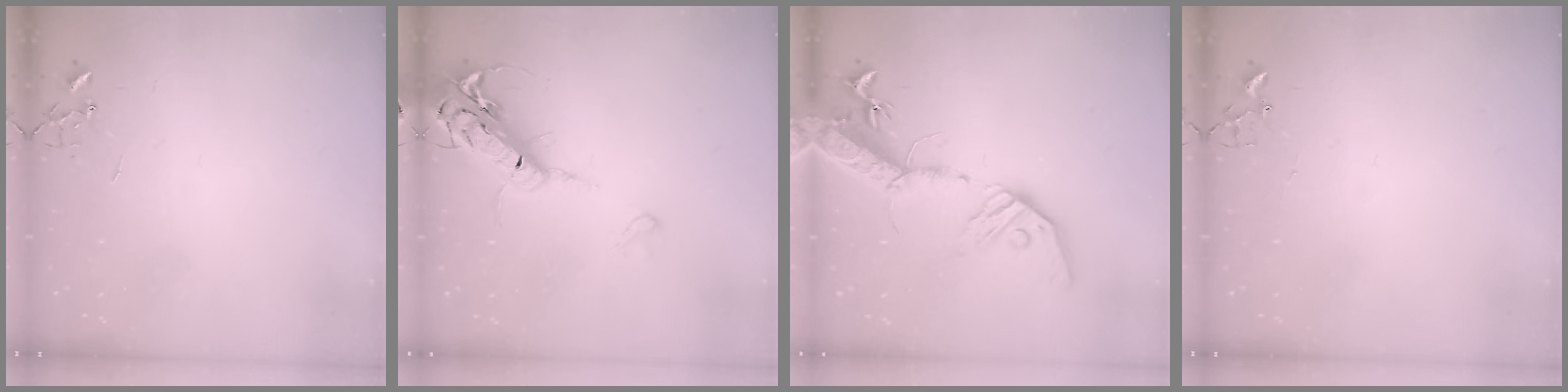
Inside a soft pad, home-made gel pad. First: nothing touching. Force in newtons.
{"total": 20.3, "press": 19.9, "slide": 3.9}
{"total": 20.5, "press": 20.0, "slide": 4.4}
{"total": 1.7, "press": 1.6, "slide": 0.2}